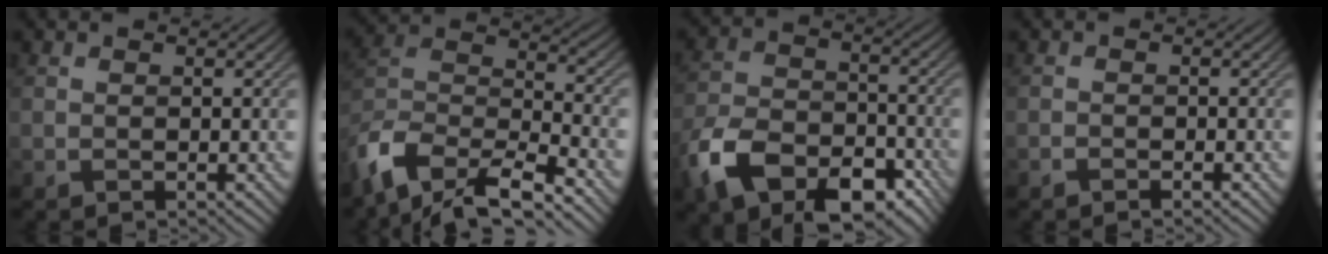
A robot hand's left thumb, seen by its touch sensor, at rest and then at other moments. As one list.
[{"total": 12.3, "force": [-8.9, 4.8, 7.0], "torque": [-0.170, -0.010, -0.170]}, {"total": 13.4, "force": [-7.9, 7.6, 7.7], "torque": [-0.178, -0.024, -0.149]}, {"total": 0.8, "force": [-0.7, 0.0, 0.2], "torque": [-0.004, 0.003, -0.017]}]